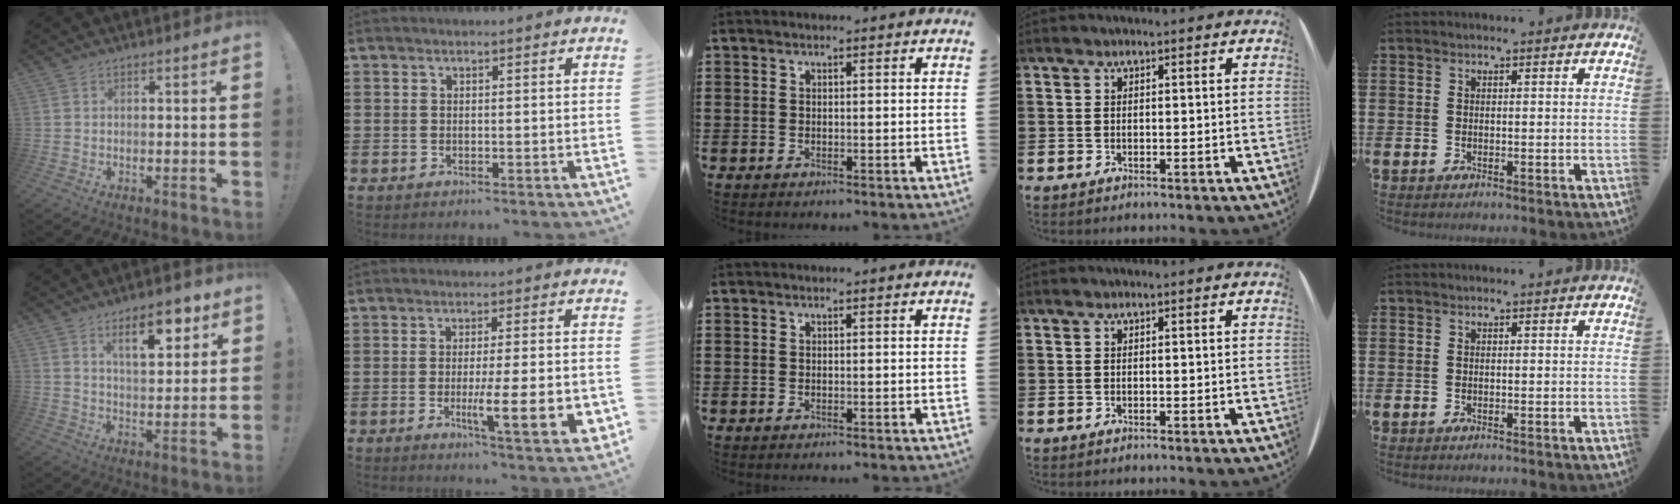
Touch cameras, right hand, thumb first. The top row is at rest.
{"thumb": {"total": 11.4, "force": [6.4, 4.3, 8.5], "torque": [-0.113, -0.027, 0.104]}, "index": {"total": 10.1, "force": [-2.1, 1.7, 9.7], "torque": [-0.146, -0.015, -0.033]}}